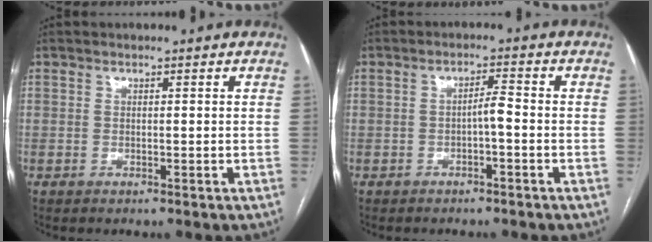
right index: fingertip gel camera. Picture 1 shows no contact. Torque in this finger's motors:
{"motor_torque": [0.63, -0.14, 0.15, 0.05]}